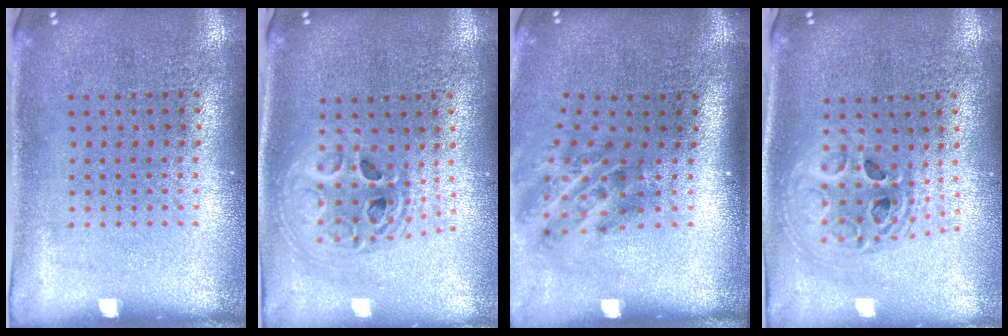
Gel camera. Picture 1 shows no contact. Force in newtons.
{"total": 1.9, "press": 1.6, "slide": 1.1}
{"total": 1.9, "press": 1.2, "slide": 1.5}
{"total": 1.9, "press": 1.6, "slide": 1.1}